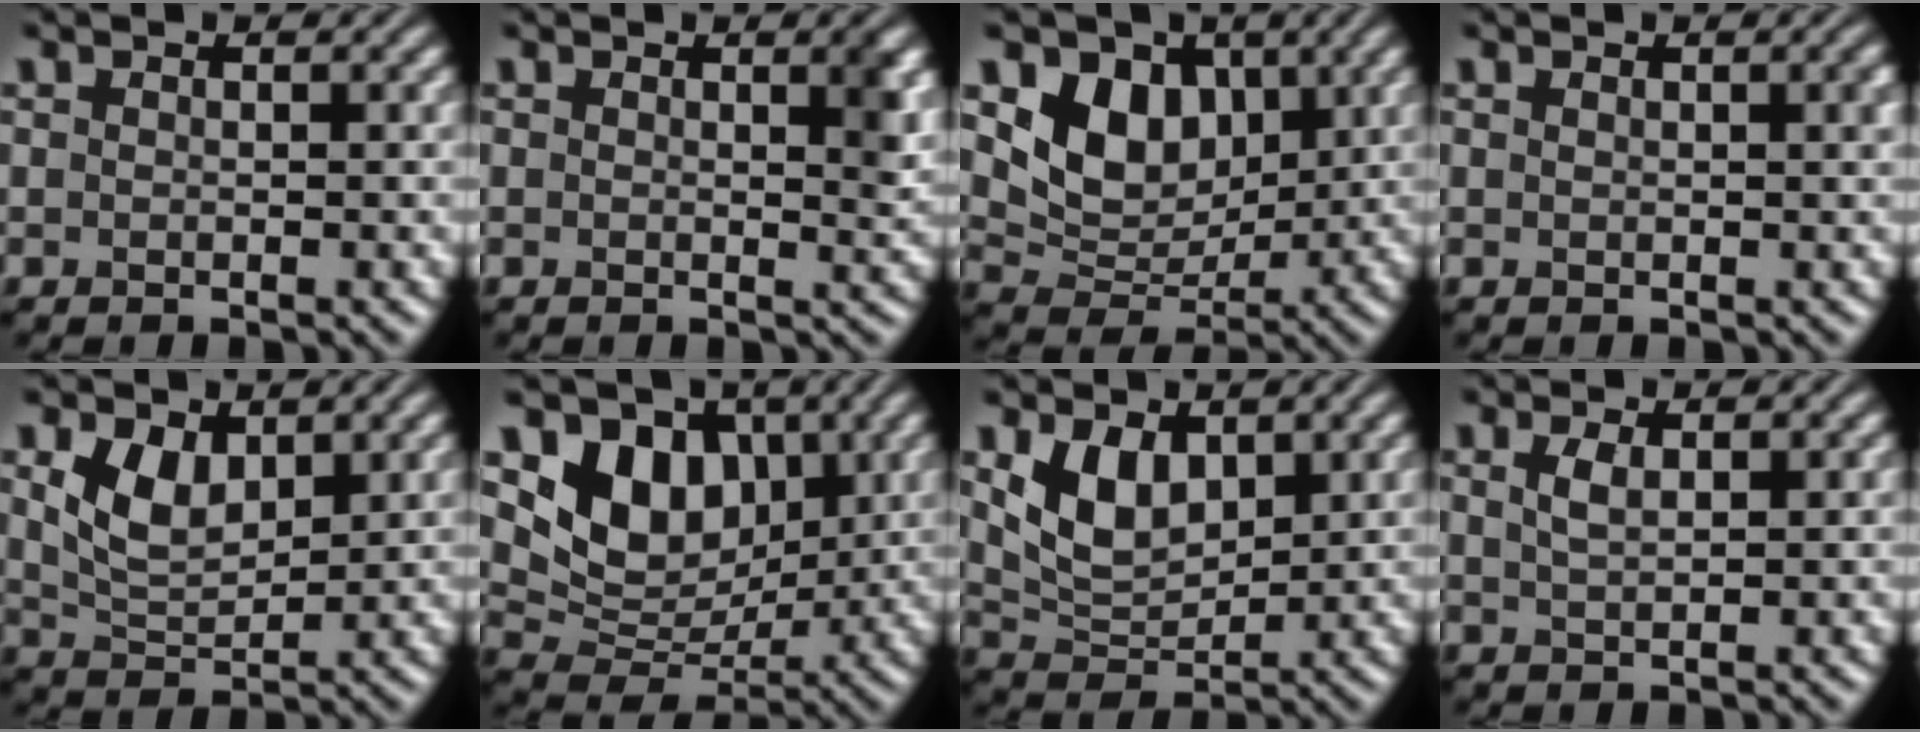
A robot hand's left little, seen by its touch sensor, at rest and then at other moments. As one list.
[{"total": 2.1, "force": [0.9, 0.5, 1.8], "torque": [-0.016, -0.001, 0.011]}, {"total": 6.2, "force": [2.2, 4.6, 3.4], "torque": [-0.059, -0.010, 0.035]}, {"total": 1.3, "force": [0.6, 0.3, 1.1], "torque": [-0.013, 0.002, 0.009]}, {"total": 4.2, "force": [1.8, 2.5, 2.8], "torque": [-0.067, -0.003, 0.040]}, {"total": 7.3, "force": [2.7, 5.3, 4.2], "torque": [-0.066, -0.012, 0.041]}, {"total": 4.6, "force": [1.9, 2.9, 3.0], "torque": [-0.064, -0.009, 0.040]}, {"total": 1.5, "force": [0.7, 0.6, 1.2], "torque": [-0.028, 0.001, 0.016]}]